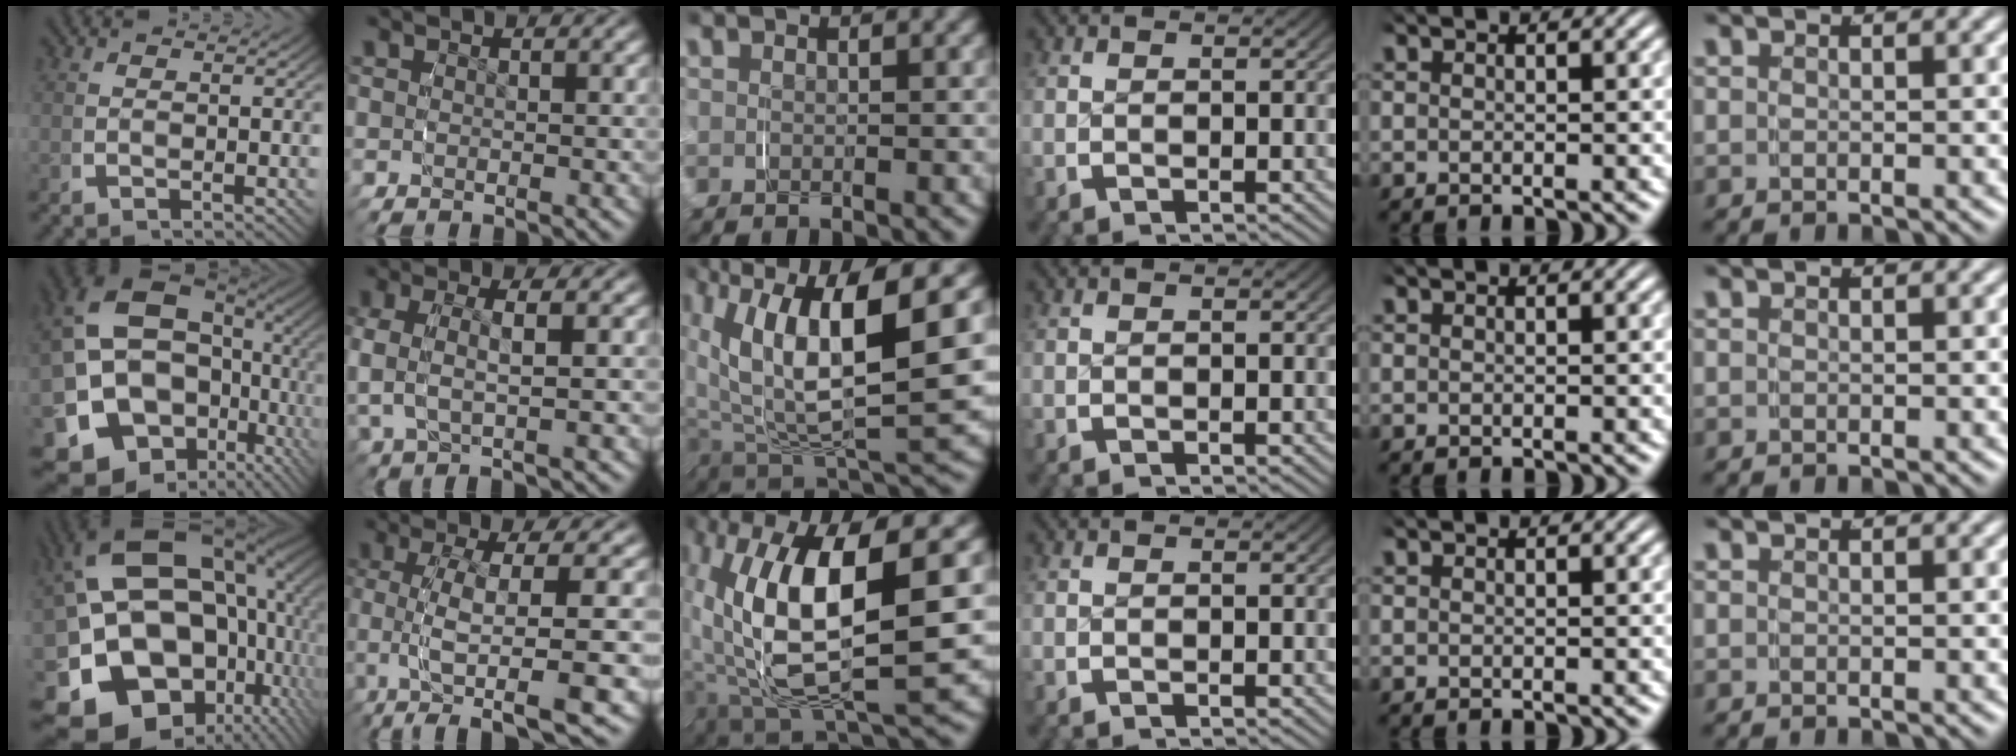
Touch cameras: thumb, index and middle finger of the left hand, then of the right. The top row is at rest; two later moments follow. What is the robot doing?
{"motion": "grasp_and_lifting", "object": "shorts"}